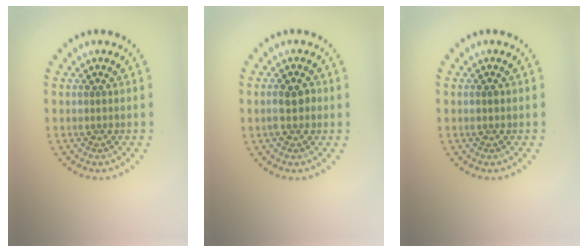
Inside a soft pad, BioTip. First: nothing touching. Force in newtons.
{"total": 2.1, "press": 2.0, "slide": 0.5}
{"total": 0.8, "press": 0.8, "slide": 0.0}